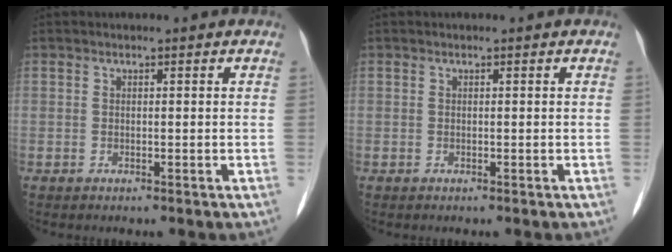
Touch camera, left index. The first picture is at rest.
{"total": 0.0}